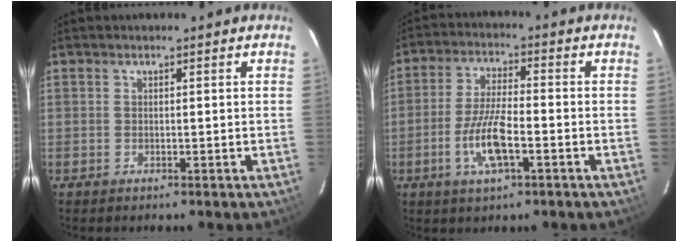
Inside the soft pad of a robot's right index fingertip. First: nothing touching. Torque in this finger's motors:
{"motor_torque": [1.58, -0.36, 0.57, 0.11]}